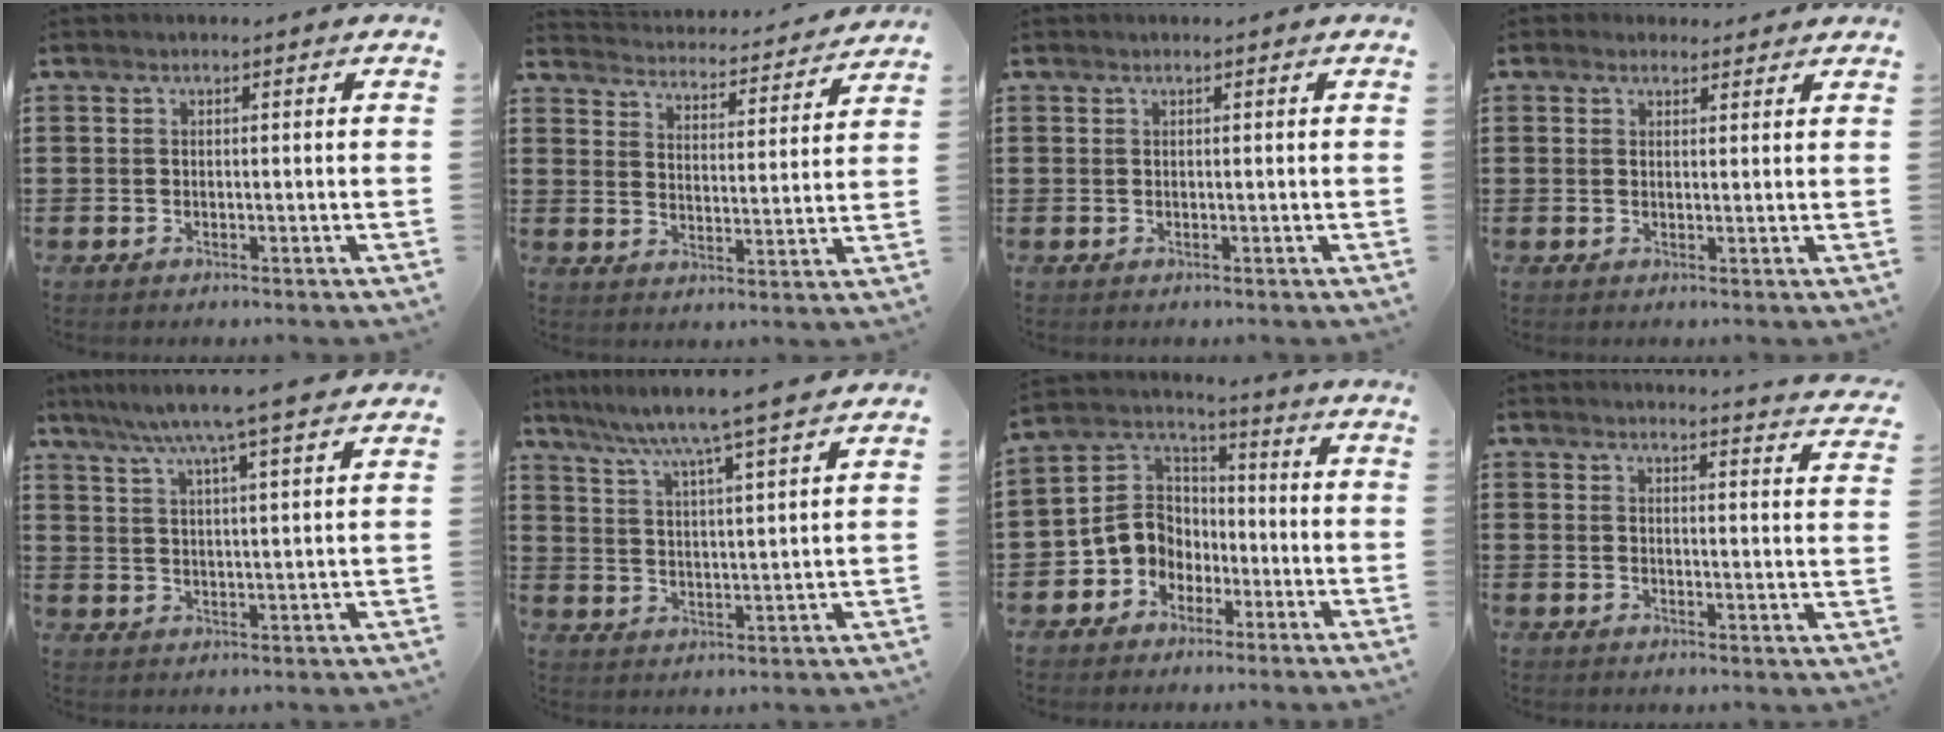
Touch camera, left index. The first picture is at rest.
{"total": 3.7, "force": [3.7, -0.1, 0.0], "torque": [-0.024, -0.035, 0.056]}
{"total": 0.0}
{"total": 2.0, "force": [1.8, 0.9, 0.2], "torque": [-0.009, 0.006, 0.035]}
{"total": 7.2, "force": [5.8, -0.5, 4.3], "torque": [-0.100, -0.022, 0.098]}
{"total": 6.1, "force": [5.3, -1.2, 2.7], "torque": [-0.074, -0.038, 0.083]}
{"total": 7.7, "force": [-2.5, 7.0, 2.0], "torque": [-0.078, 0.011, -0.054]}
{"total": 3.3, "force": [3.2, -0.7, 0.6], "torque": [-0.016, -0.021, 0.054]}